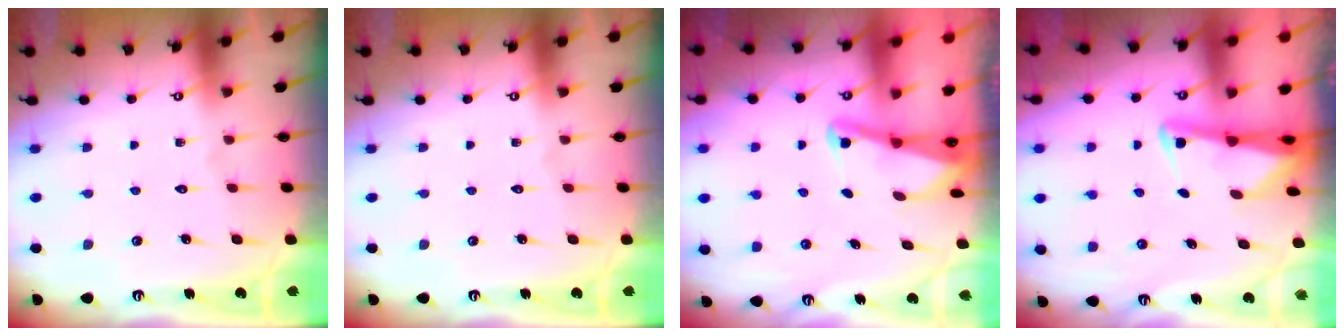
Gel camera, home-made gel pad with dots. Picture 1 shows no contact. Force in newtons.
{"total": 0.0}
{"total": 2.3, "press": 2.2, "slide": 0.4}
{"total": 2.3, "press": 2.3, "slide": 0.3}